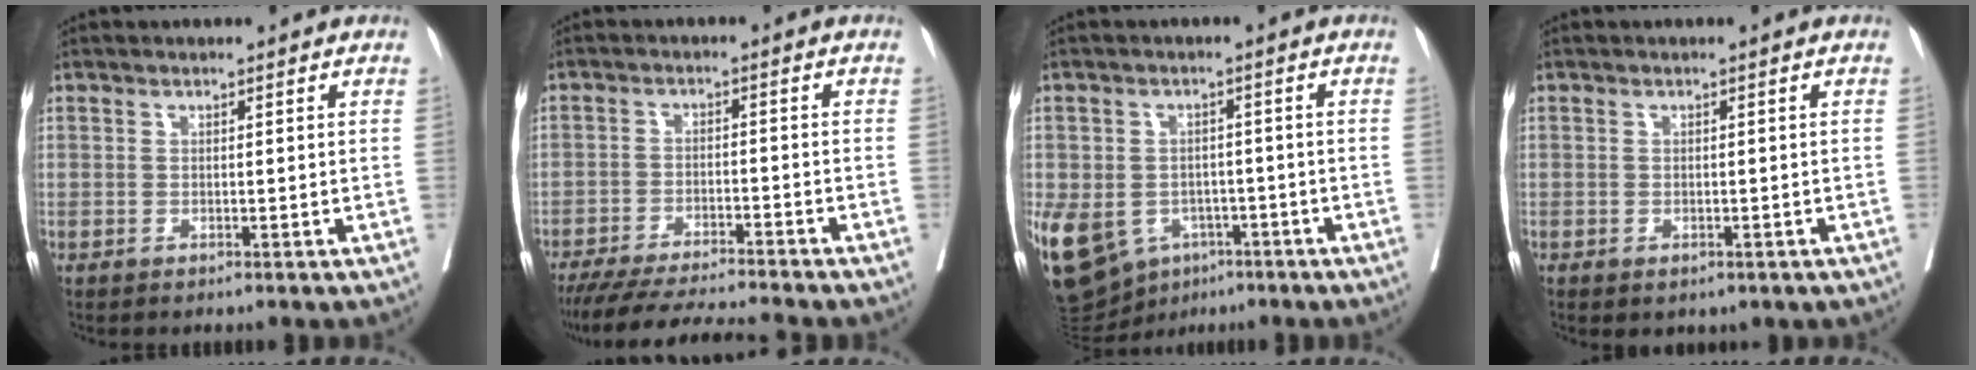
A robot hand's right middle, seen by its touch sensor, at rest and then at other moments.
{"total": 12.6, "force": [-11.5, 0.0, 5.1], "torque": [-0.076, -0.015, -0.182]}
{"total": 23.7, "force": [-9.9, 18.3, 11.3], "torque": [-0.356, -0.018, -0.139]}
{"total": 2.7, "force": [-1.5, 1.7, 1.4], "torque": [-0.020, -0.004, -0.013]}